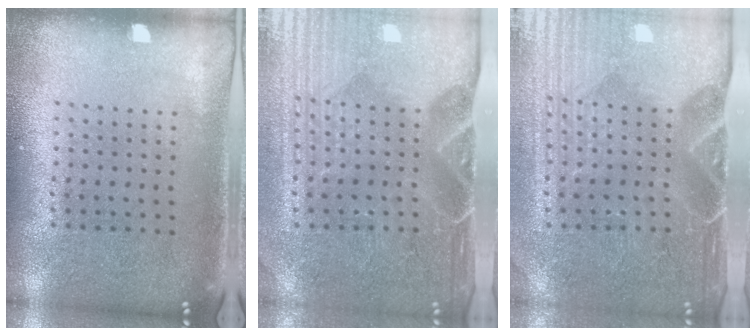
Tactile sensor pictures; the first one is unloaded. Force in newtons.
{"total": 4.6, "press": 4.1, "slide": 2.1}
{"total": 4.6, "press": 4.1, "slide": 2.1}